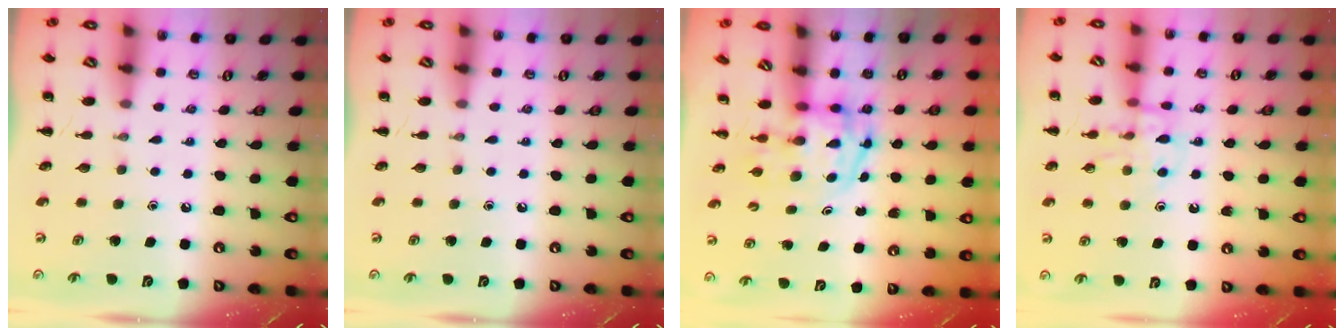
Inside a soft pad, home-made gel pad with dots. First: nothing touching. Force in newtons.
{"total": 0.0}
{"total": 3.7, "press": 3.6, "slide": 0.6}
{"total": 12.4, "press": 12.4, "slide": 0.9}